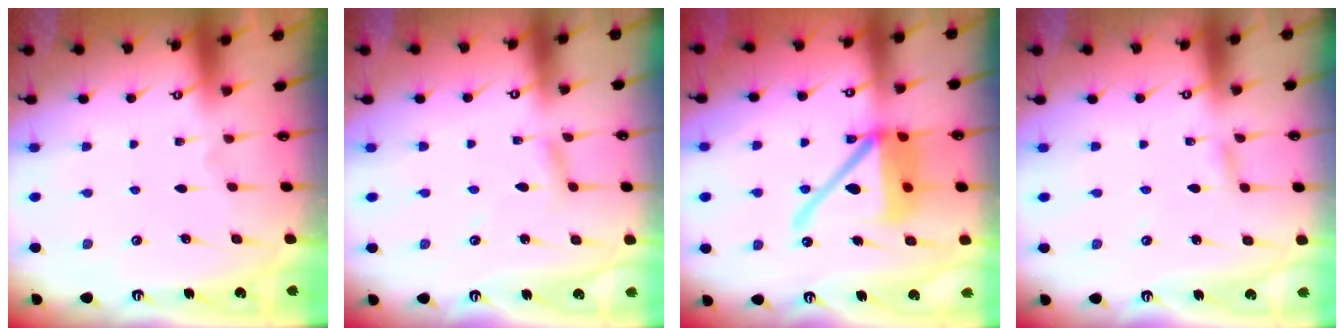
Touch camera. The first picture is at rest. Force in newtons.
{"total": 2.7, "press": 2.7, "slide": 0.2}
{"total": 16.1, "press": 15.9, "slide": 2.3}
{"total": 2.1, "press": 2.1, "slide": 0.2}